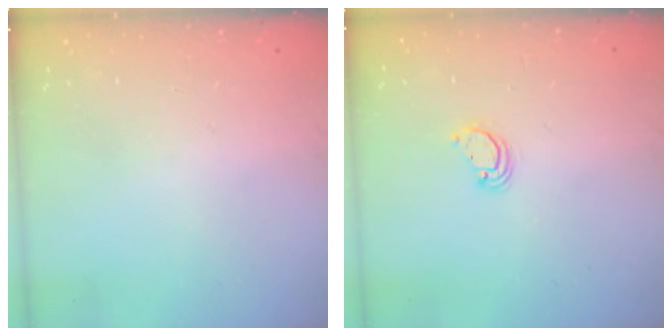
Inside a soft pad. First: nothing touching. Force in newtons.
{"total": 3.2, "press": 3.1, "slide": 0.3}